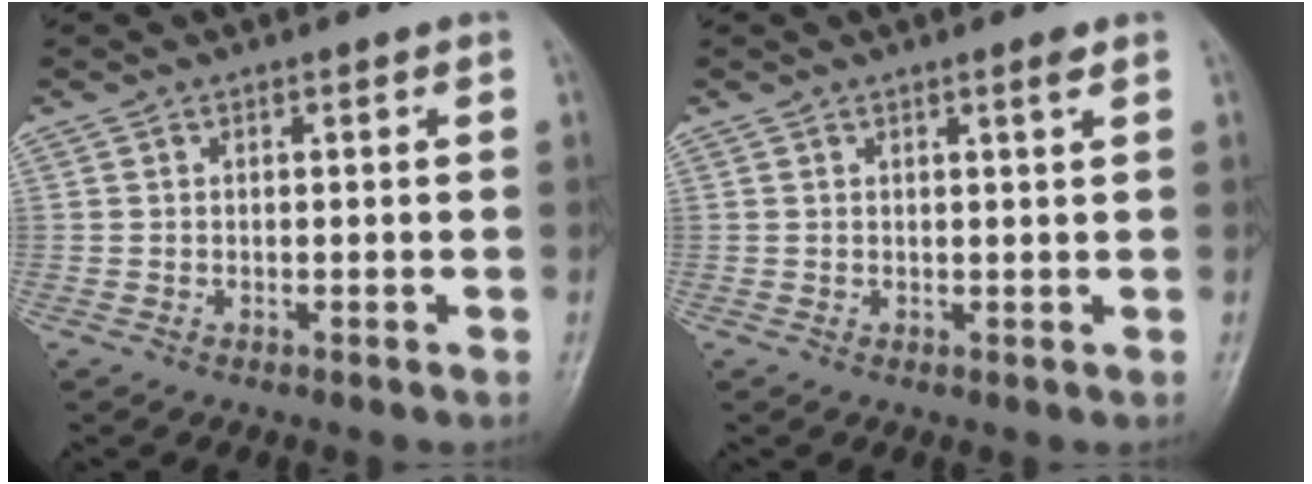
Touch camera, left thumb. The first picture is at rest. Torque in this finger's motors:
{"motor_torque": [-0.09, -0.03, 0.02, 0.10, -0.02]}